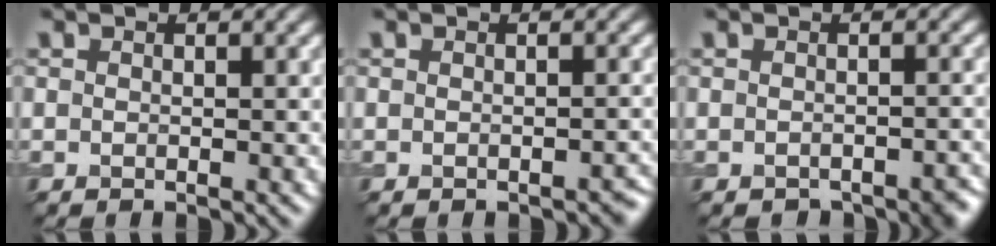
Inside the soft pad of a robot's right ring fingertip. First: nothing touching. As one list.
[{"total": 0.9, "force": [-0.8, 0.2, 0.5], "torque": [-0.007, -0.001, -0.007]}, {"total": 2.3, "force": [-2.0, 0.8, 0.8], "torque": [-0.006, 0.000, -0.021]}]